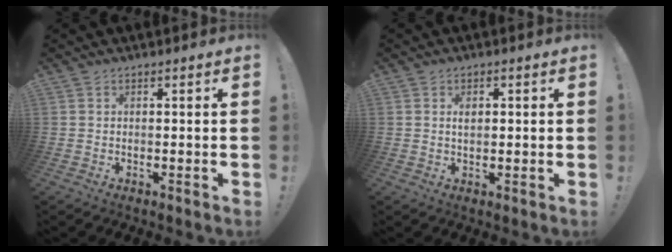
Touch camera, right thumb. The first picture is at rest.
{"total": 2.0, "force": [0.3, 1.3, 1.5], "torque": [-0.020, 0.001, 0.002]}